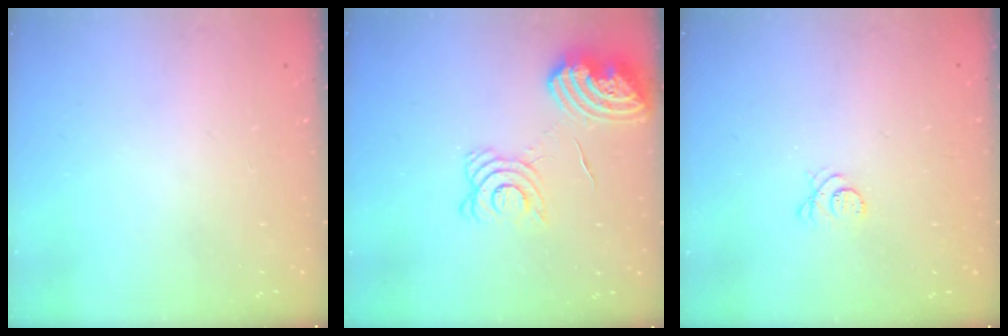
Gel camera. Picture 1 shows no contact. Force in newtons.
{"total": 14.4, "press": 14.3, "slide": 1.9}
{"total": 3.3, "press": 3.3, "slide": 0.5}